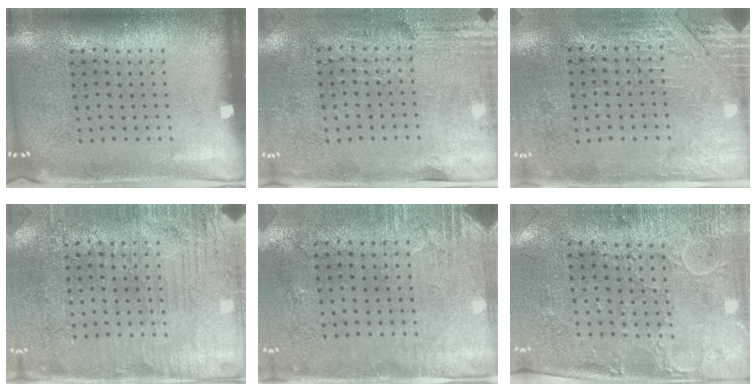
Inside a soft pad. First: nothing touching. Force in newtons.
{"total": 2.9, "press": 2.4, "slide": 1.5}
{"total": 2.8, "press": 2.5, "slide": 1.4}
{"total": 3.2, "press": 3.1, "slide": 0.8}
{"total": 2.7, "press": 2.3, "slide": 1.5}
{"total": 2.9, "press": 2.4, "slide": 1.7}